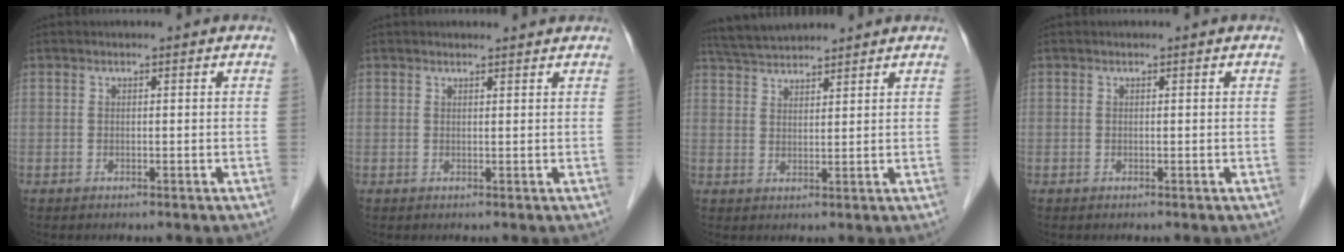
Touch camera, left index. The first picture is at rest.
{"total": 2.2, "force": [2.1, 0.3, 0.5], "torque": [-0.012, 0.008, 0.026]}
{"total": 6.5, "force": [6.2, 0.6, 1.9], "torque": [-0.041, 0.036, 0.116]}
{"total": 0.0}